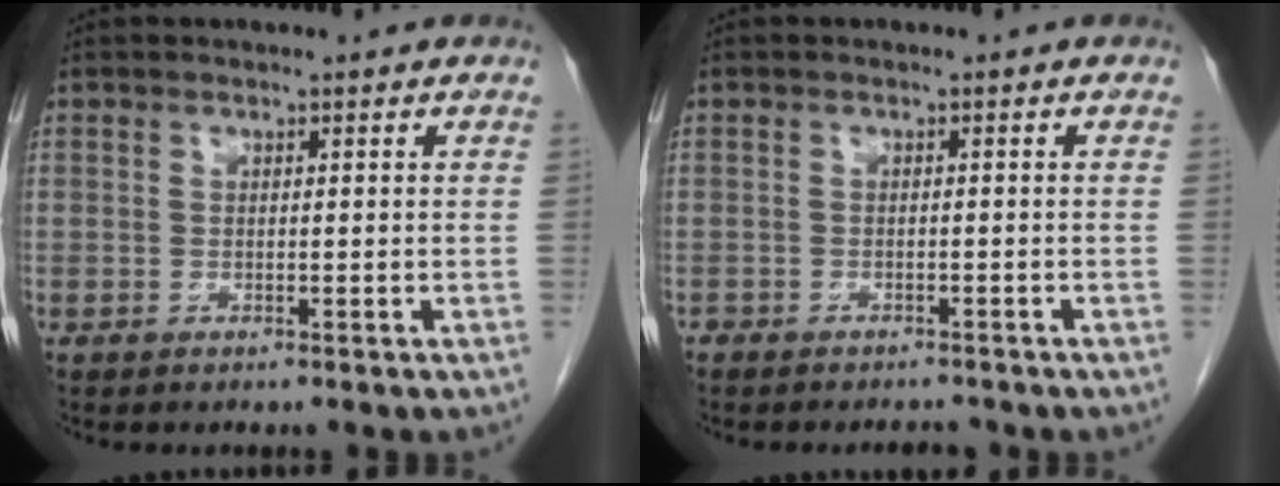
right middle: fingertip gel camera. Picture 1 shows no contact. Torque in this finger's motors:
{"motor_torque": [-0.02, 0.03, 0.00, 0.00]}